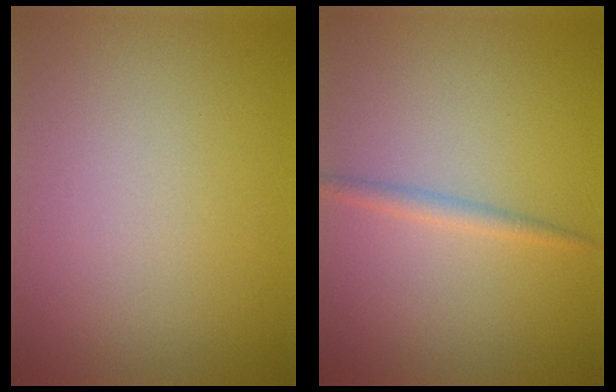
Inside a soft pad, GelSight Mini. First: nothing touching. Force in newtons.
{"total": 1.3, "press": 1.3, "slide": 0.0}